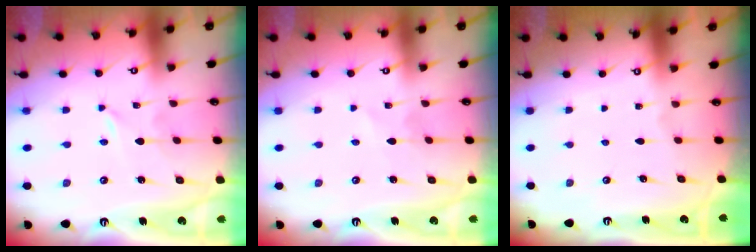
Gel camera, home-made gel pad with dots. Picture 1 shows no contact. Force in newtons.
{"total": 1.5, "press": 1.5, "slide": 0.2}
{"total": 0.0}